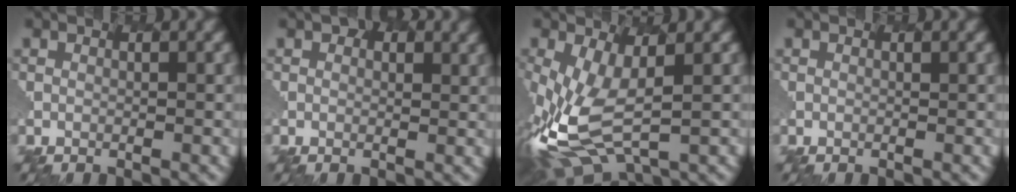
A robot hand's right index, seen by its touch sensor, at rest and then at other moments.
{"total": 3.2, "force": [1.5, 2.1, 1.8], "torque": [0.002, 0.016, -0.005]}
{"total": 8.1, "force": [-2.3, 4.2, 6.5], "torque": [-0.174, -0.021, -0.036]}
{"total": 0.0}